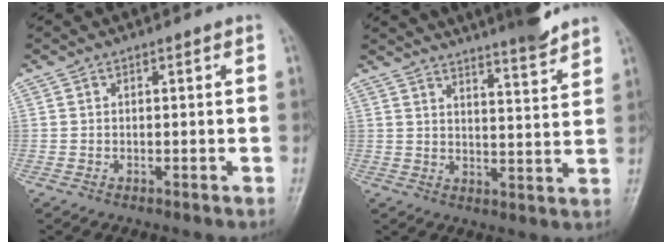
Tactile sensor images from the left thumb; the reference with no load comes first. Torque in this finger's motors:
{"motor_torque": [1.55, -0.37, 1.38, -1.38, 0.05]}